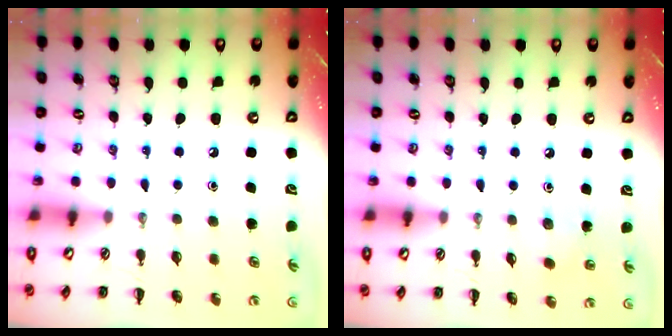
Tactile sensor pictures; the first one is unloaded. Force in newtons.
{"total": 2.5, "press": 2.4, "slide": 0.8}